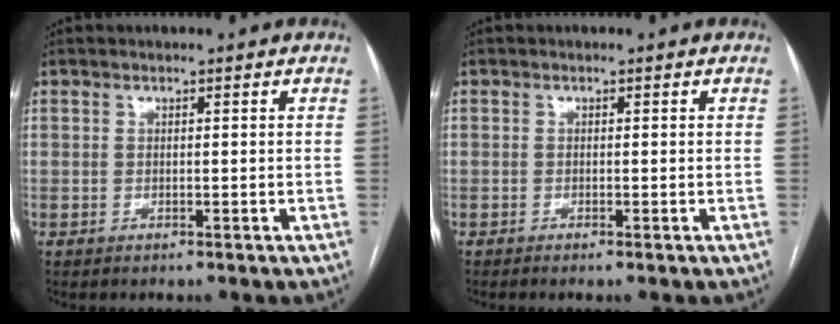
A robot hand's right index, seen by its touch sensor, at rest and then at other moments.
{"total": 0.6, "force": [-0.4, -0.1, 0.4], "torque": [-0.010, 0.000, -0.008]}